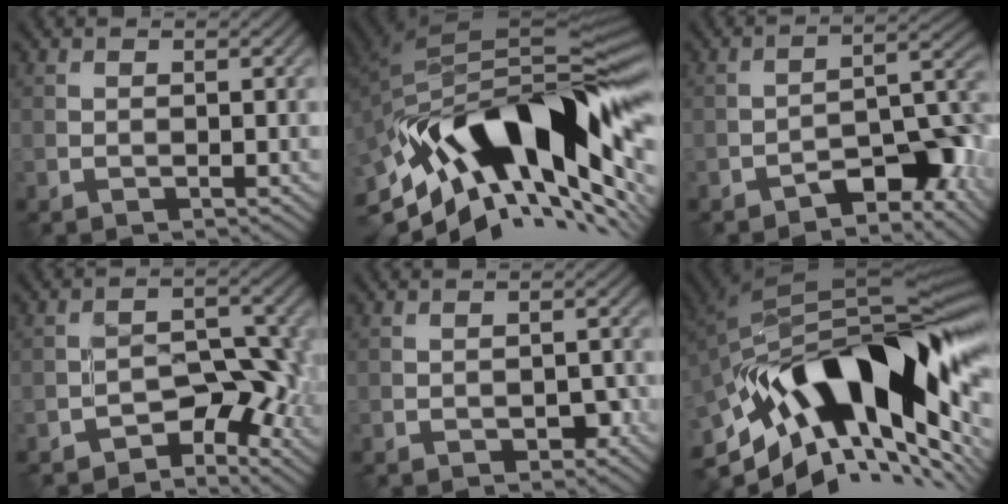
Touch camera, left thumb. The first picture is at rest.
{"total": 19.2, "force": [-5.6, 8.3, 16.4], "torque": [-0.275, 0.009, -0.110]}
{"total": 7.9, "force": [-5.4, 2.6, 5.2], "torque": [-0.067, 0.016, -0.094]}
{"total": 5.7, "force": [-3.3, 3.0, 3.5], "torque": [-0.031, 0.008, -0.055]}
{"total": 2.2, "force": [-1.1, 1.1, 1.6], "torque": [-0.020, 0.000, -0.016]}
{"total": 19.2, "force": [-4.7, 8.7, 16.4], "torque": [-0.269, 0.012, -0.088]}